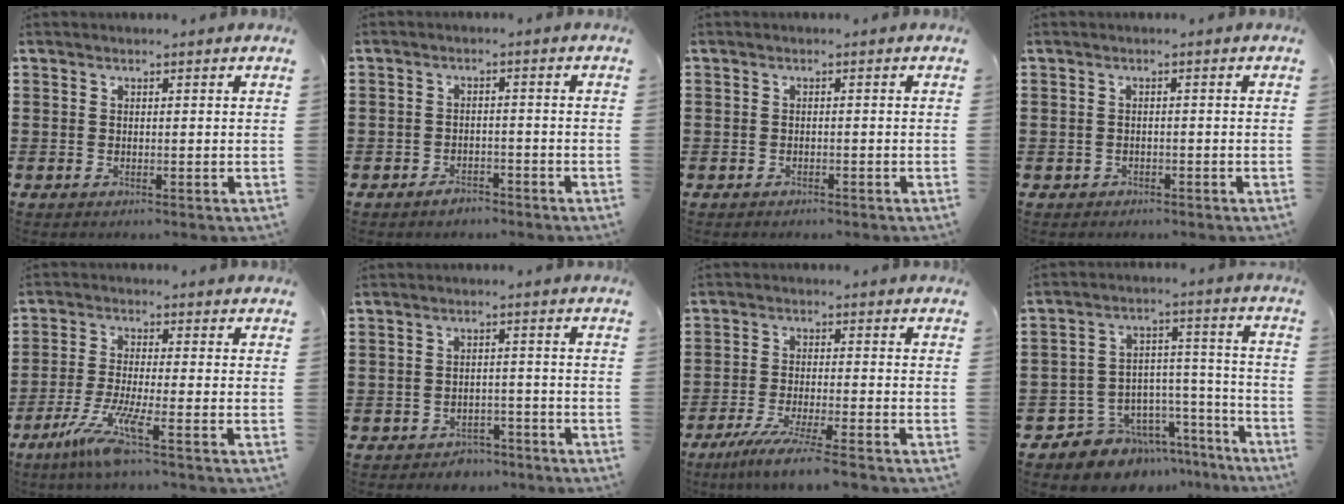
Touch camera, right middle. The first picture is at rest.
{"total": 2.0, "force": [-1.8, 0.8, 0.2], "torque": [-0.008, 0.003, -0.038]}
{"total": 0.7, "force": [-0.7, 0.3, 0.0], "torque": [-0.001, 0.001, -0.015]}
{"total": 0.8, "force": [-0.7, 0.5, 0.0], "torque": [-0.003, 0.002, -0.016]}
{"total": 6.9, "force": [-4.1, 0.1, 5.5], "torque": [-0.122, -0.019, -0.081]}
{"total": 2.6, "force": [-2.4, 0.9, -0.2], "torque": [-0.005, 0.003, -0.055]}
{"total": 5.5, "force": [-4.6, -0.4, 3.0], "torque": [-0.059, -0.018, -0.086]}
{"total": 8.1, "force": [-7.2, 3.7, -0.3], "torque": [-0.001, 0.020, -0.135]}